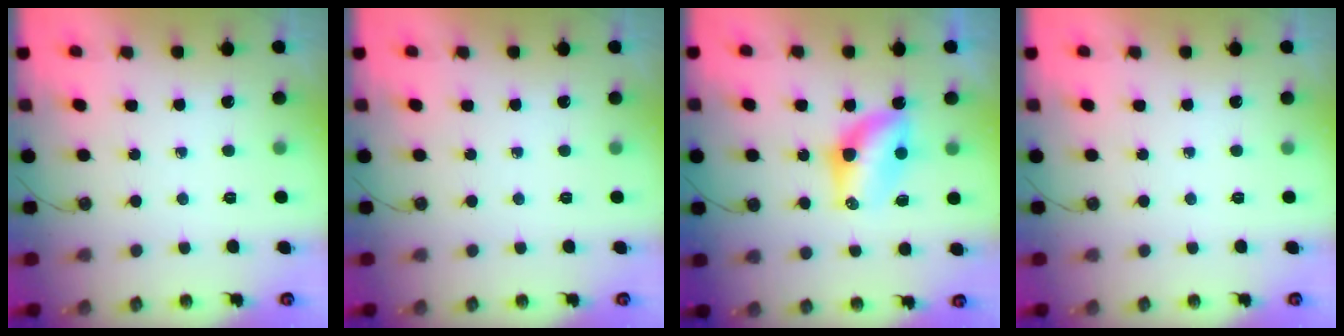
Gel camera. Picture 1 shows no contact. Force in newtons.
{"total": 0.0}
{"total": 9.3, "press": 8.2, "slide": 4.3}
{"total": 0.0}